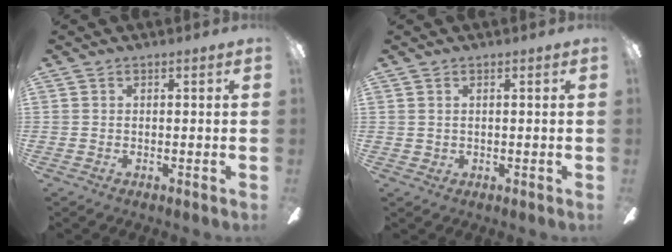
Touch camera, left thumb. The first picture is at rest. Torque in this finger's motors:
{"motor_torque": [-0.27, 0.10, -0.09, -0.10, -0.01]}